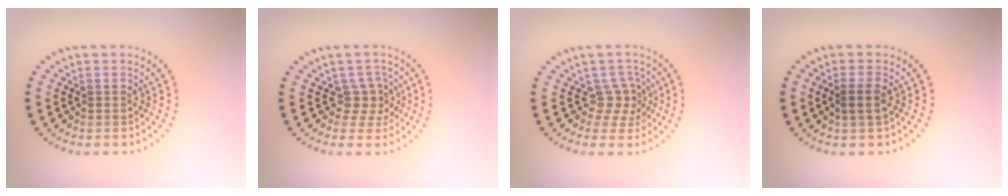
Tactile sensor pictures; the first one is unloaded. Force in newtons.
{"total": 2.1, "press": 1.6, "slide": 1.4}
{"total": 2.2, "press": 1.5, "slide": 1.6}
{"total": 1.8, "press": 1.5, "slide": 0.9}